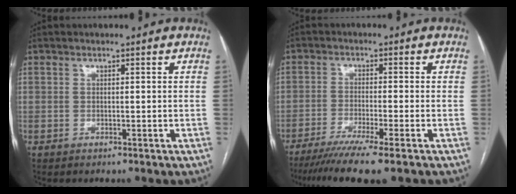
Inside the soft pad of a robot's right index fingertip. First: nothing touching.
{"total": 9.3, "force": [-7.0, -0.9, 6.1], "torque": [-0.093, -0.026, -0.112]}